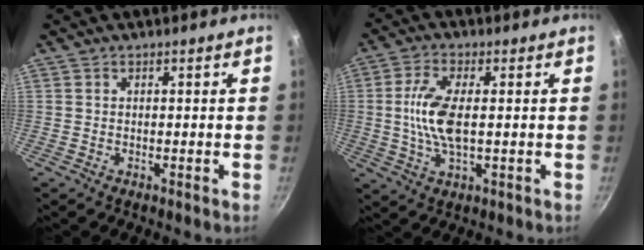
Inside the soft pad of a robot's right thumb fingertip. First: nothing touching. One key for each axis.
{"total": 9.0, "fx": 0.2, "fy": 3.7, "fz": 8.2, "tx": -0.174, "ty": 0.002, "tz": 0.001}